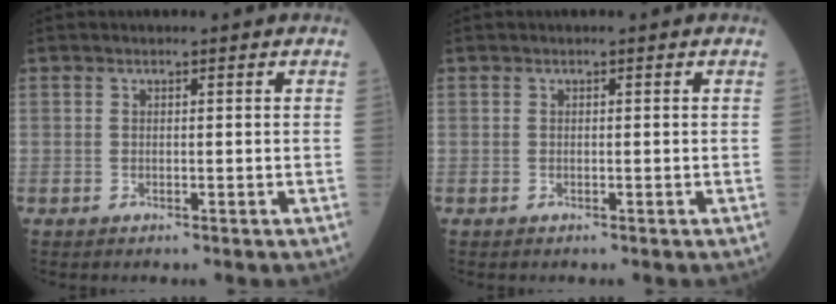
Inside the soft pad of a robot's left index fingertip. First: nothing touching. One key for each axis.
{"total": 0.0}